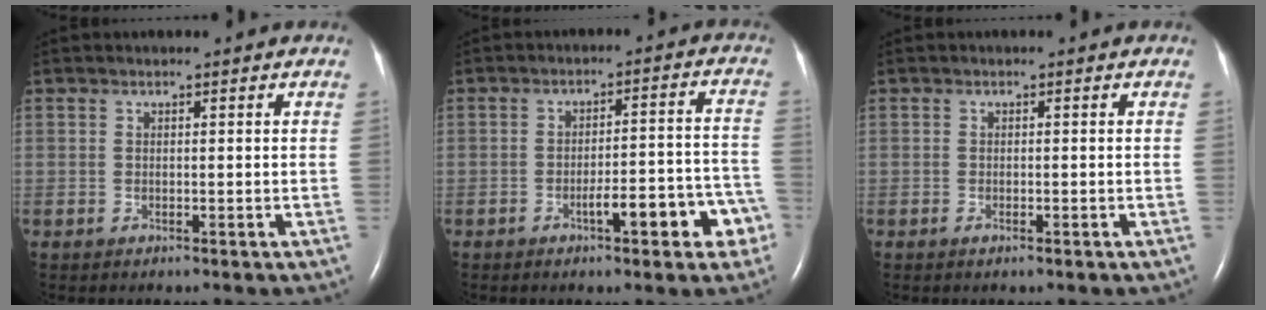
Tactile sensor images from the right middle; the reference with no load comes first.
{"total": 9.1, "force": [-4.6, 2.0, 7.6], "torque": [-0.091, 0.028, -0.055]}
{"total": 0.9, "force": [-0.5, 0.2, 0.7], "torque": [-0.016, -0.002, -0.007]}